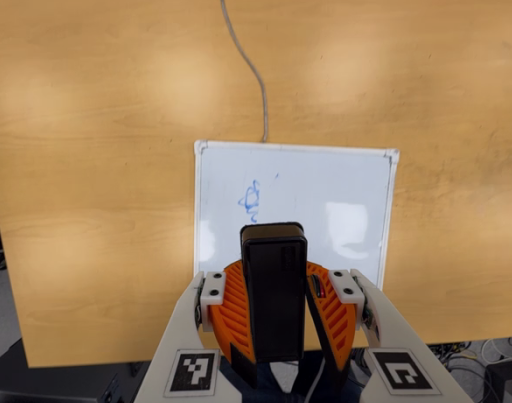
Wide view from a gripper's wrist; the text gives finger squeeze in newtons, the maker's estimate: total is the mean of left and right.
{"total": 8.4, "left": 9.1, "right": 7.6}